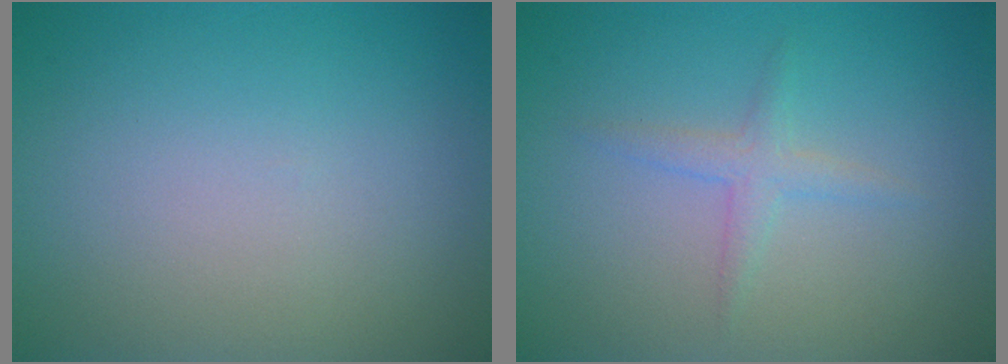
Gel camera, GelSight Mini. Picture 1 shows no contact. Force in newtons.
{"total": 1.7, "press": 1.7, "slide": 0.1}